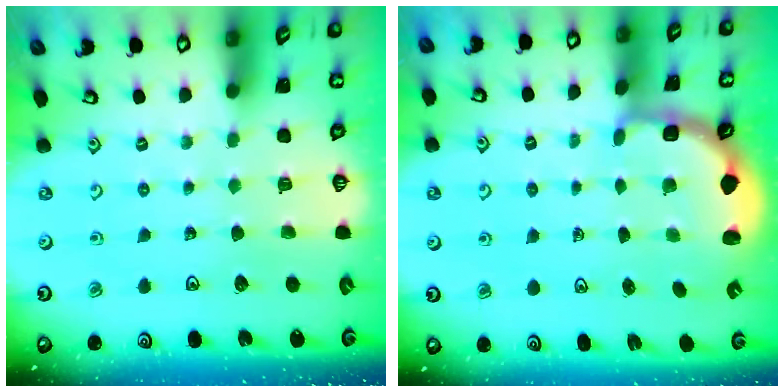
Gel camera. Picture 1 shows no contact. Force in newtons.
{"total": 2.9, "press": 2.0, "slide": 2.1}